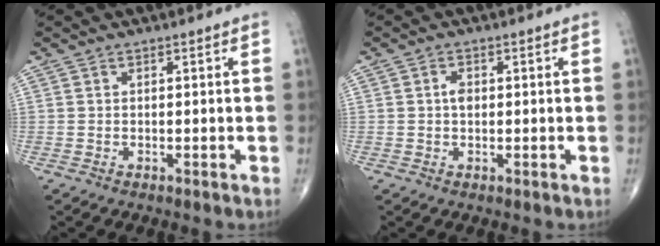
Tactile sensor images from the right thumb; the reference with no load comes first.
{"total": 1.9, "force": [0.1, 1.3, 1.4], "torque": [-0.021, 0.002, -0.002]}